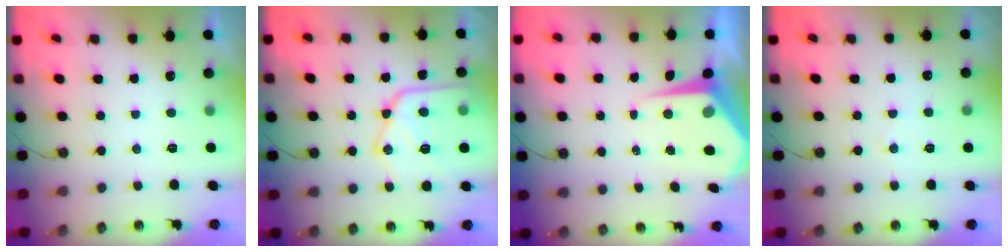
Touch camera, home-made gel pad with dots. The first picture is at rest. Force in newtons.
{"total": 18.3, "press": 18.3, "slide": 1.3}
{"total": 8.0, "press": 8.0, "slide": 0.7}
{"total": 4.3, "press": 4.3, "slide": 0.7}